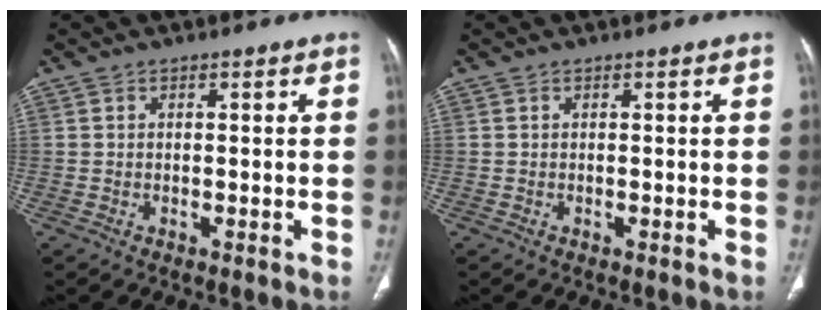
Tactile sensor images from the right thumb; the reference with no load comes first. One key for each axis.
{"total": 0.0}